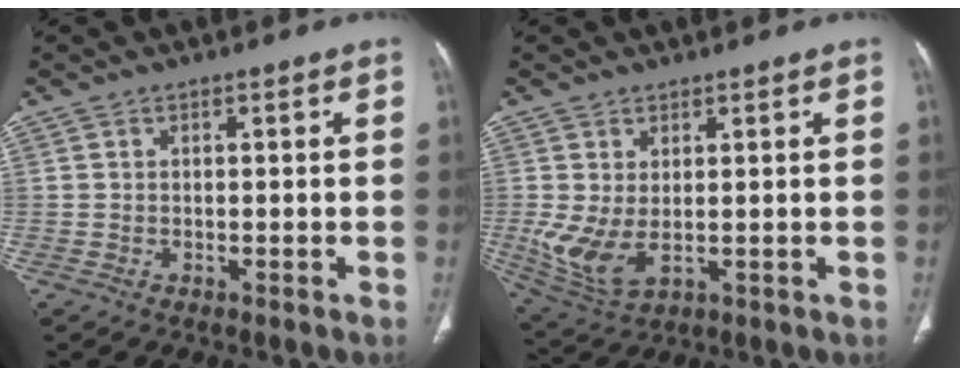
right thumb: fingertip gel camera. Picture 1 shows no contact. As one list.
[{"total": 6.7, "force": [0.3, 3.1, 6.0], "torque": [-0.140, -0.007, 0.021]}]